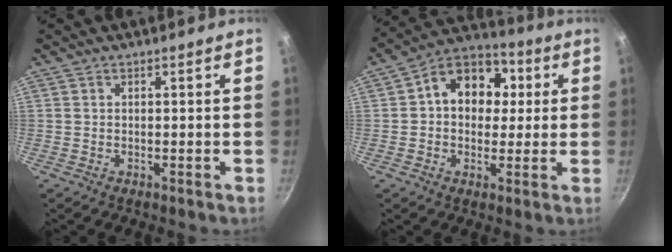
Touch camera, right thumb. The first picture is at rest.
{"total": 13.1, "force": [2.1, 10.1, 7.9], "torque": [-0.078, 0.022, 0.014]}